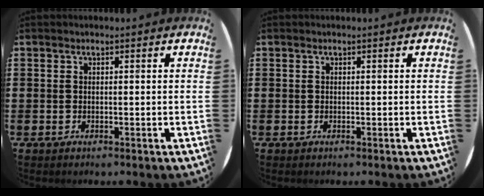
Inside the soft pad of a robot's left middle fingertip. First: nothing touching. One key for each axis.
{"total": 0.0}